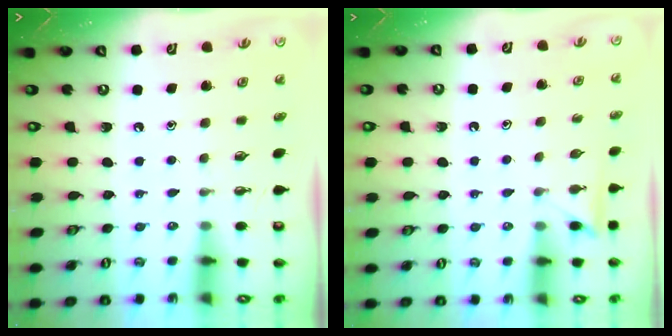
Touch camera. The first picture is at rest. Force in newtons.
{"total": 4.3, "press": 4.3, "slide": 0.5}